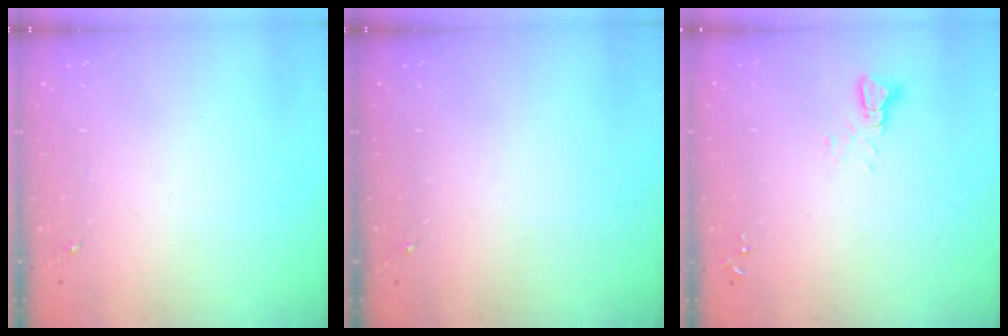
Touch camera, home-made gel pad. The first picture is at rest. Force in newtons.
{"total": 0.0}
{"total": 2.5, "press": 2.5, "slide": 0.1}